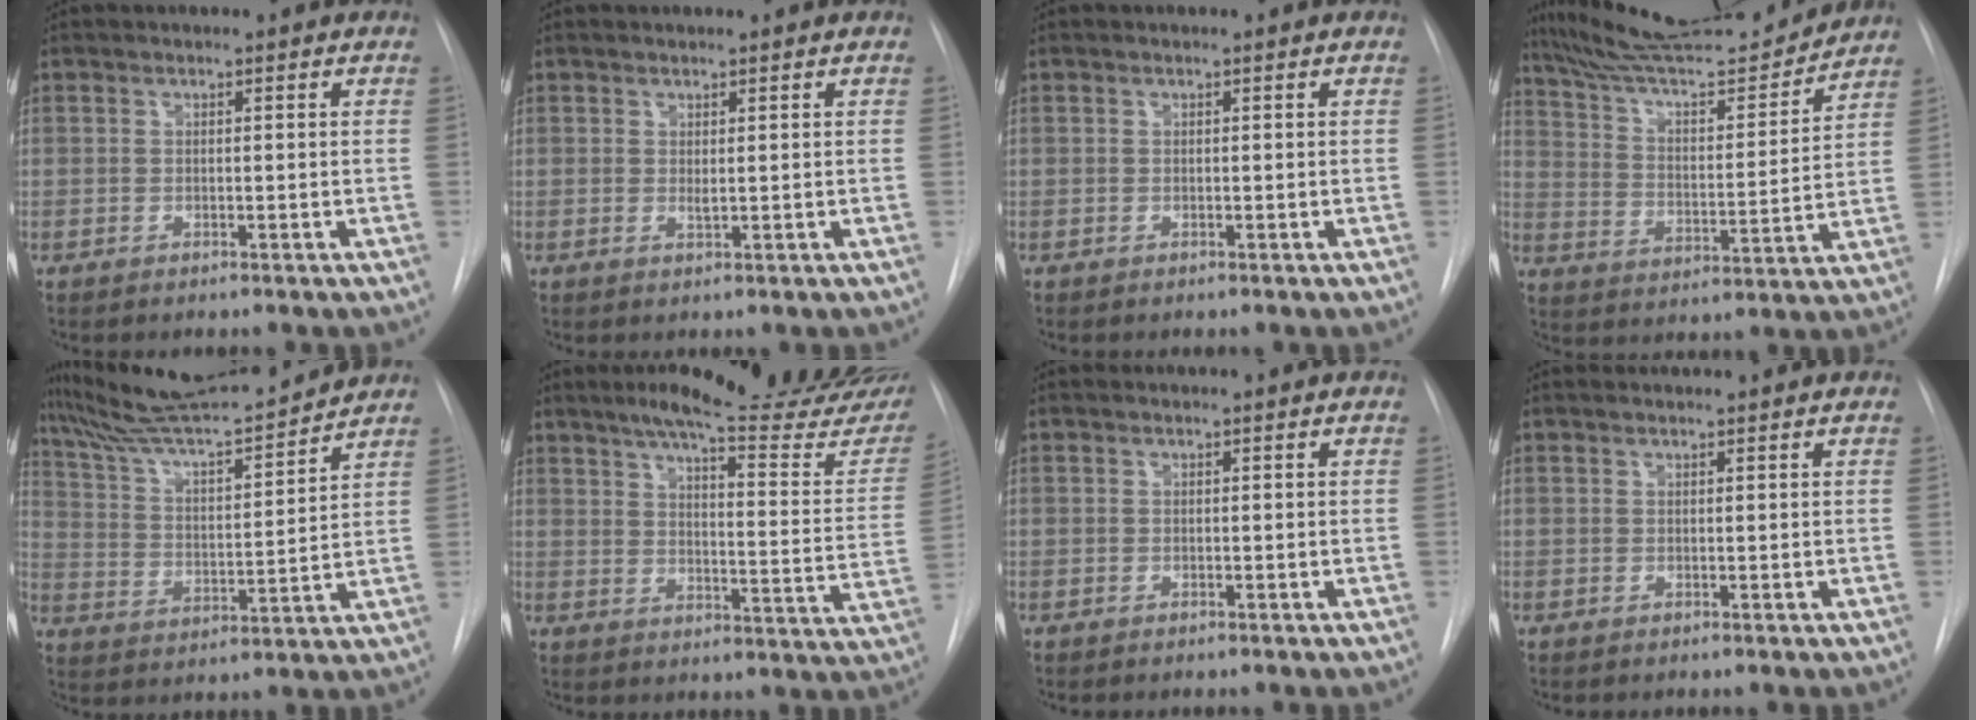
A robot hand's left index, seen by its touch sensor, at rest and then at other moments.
{"total": 1.4, "force": [0.9, 0.1, 1.0], "torque": [-0.022, 0.002, 0.018]}
{"total": 0.0}
{"total": 18.9, "force": [17.8, 1.8, 6.2], "torque": [-0.106, -0.006, 0.279]}
{"total": 16.7, "force": [15.6, 0.3, 6.0], "torque": [-0.108, 0.004, 0.259]}
{"total": 27.3, "force": [22.8, 3.6, 14.5], "torque": [-0.192, -0.071, 0.275]}
{"total": 0.0}
{"total": 1.6, "force": [1.6, 0.0, 0.4], "torque": [-0.006, 0.018, 0.028]}